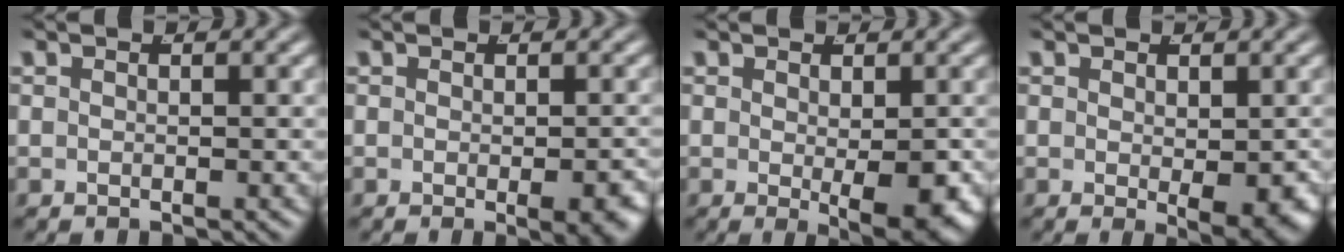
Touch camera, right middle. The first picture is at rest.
{"total": 2.1, "force": [-0.9, 0.4, 1.9], "torque": [-0.015, -0.005, -0.012]}
{"total": 4.3, "force": [-0.9, 0.9, 4.1], "torque": [-0.045, -0.021, -0.002]}
{"total": 3.3, "force": [-0.5, 0.9, 3.1], "torque": [-0.028, -0.020, 0.003]}